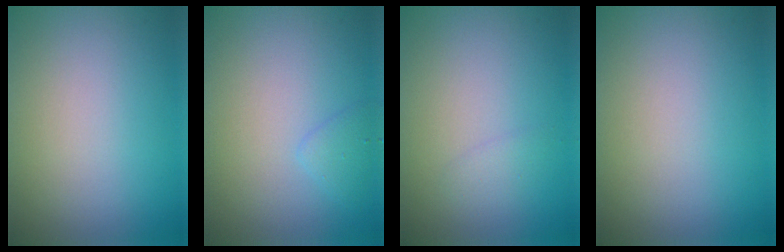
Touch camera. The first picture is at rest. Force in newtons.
{"total": 1.3, "press": 1.3, "slide": 0.0}
{"total": 0.9, "press": 0.9, "slide": 0.1}
{"total": 0.0}